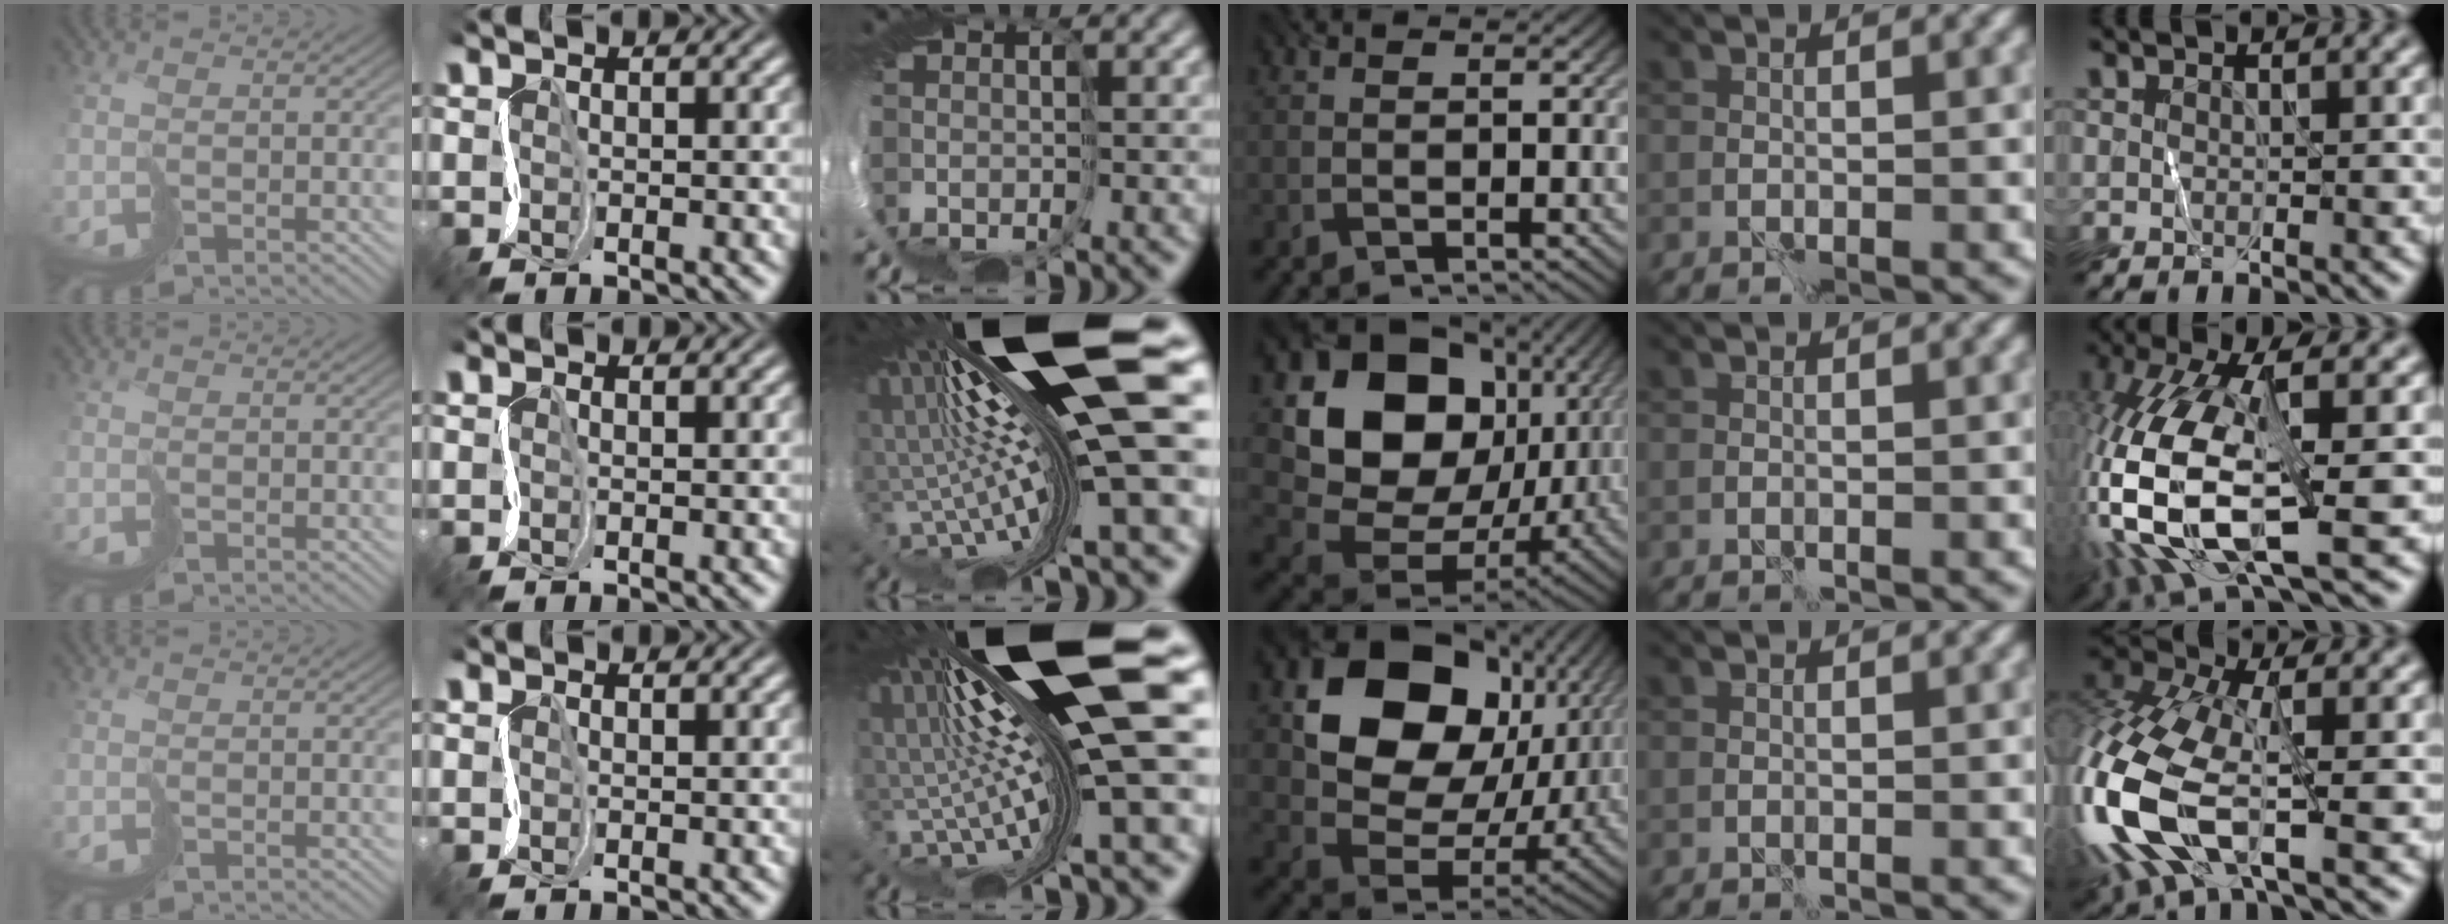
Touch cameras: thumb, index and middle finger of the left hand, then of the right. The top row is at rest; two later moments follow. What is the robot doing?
{"motion": "cut", "object": "tissue"}